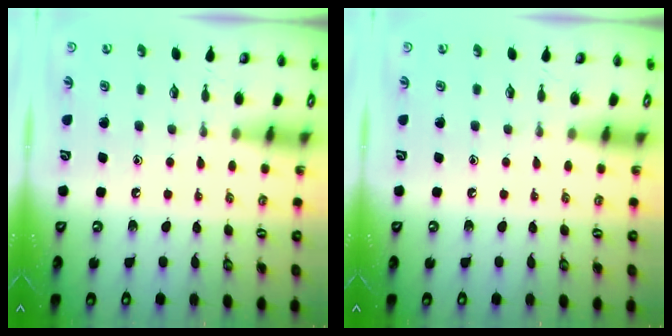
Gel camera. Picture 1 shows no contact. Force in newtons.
{"total": 0.0}